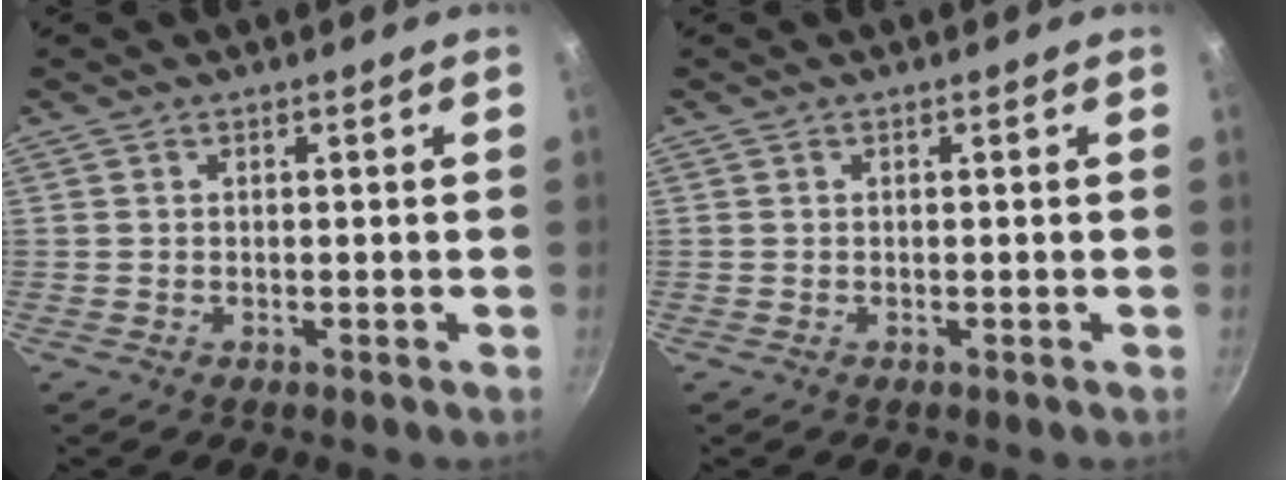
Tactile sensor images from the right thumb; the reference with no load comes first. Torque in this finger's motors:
{"motor_torque": [-0.22, -0.12, 0.08, 0.03, 0.01]}